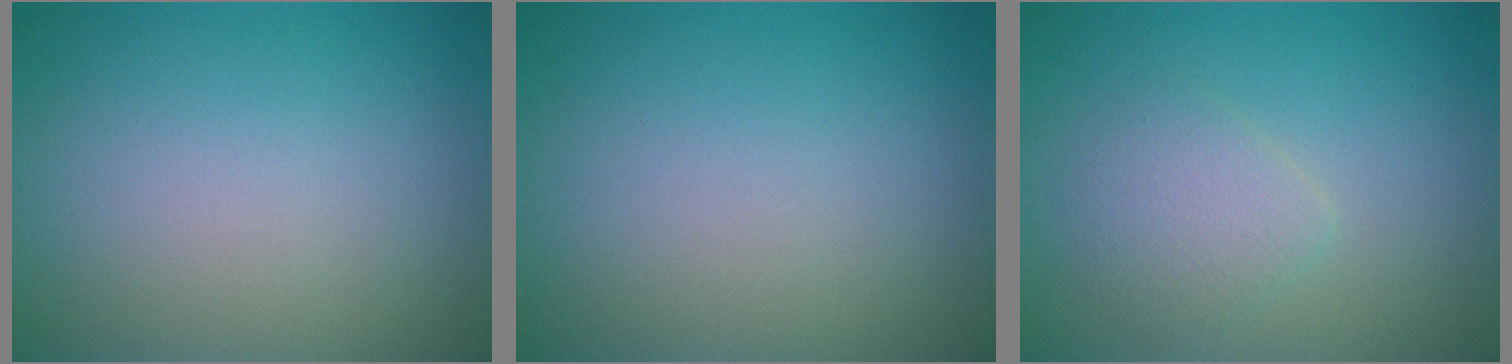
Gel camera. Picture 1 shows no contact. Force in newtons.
{"total": 0.0}
{"total": 2.3, "press": 2.3, "slide": 0.1}